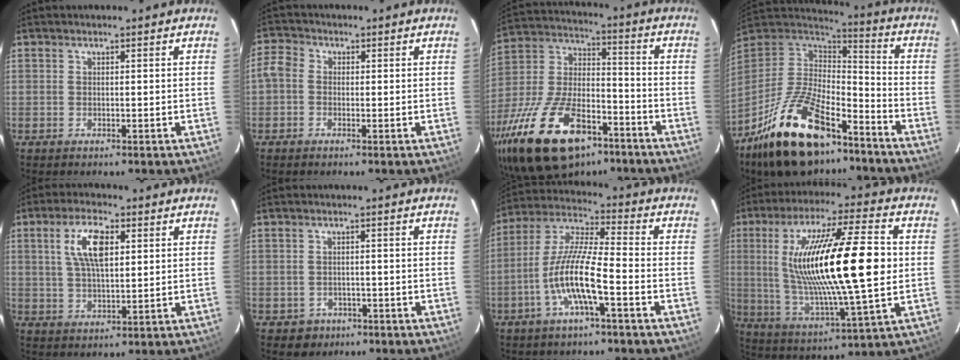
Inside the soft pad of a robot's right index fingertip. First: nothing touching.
{"total": 3.6, "force": [-1.0, 3.1, 1.5], "torque": [-0.032, 0.009, -0.029]}
{"total": 27.0, "force": [-15.6, 13.1, 17.7], "torque": [-0.364, -0.014, -0.259]}
{"total": 24.6, "force": [-16.2, 10.8, 15.1], "torque": [-0.302, -0.015, -0.267]}
{"total": 8.6, "force": [2.8, 3.4, 7.4], "torque": [-0.141, 0.010, 0.055]}
{"total": 3.6, "force": [-1.6, 3.2, 0.3], "torque": [-0.019, 0.007, -0.015]}
{"total": 11.7, "force": [-4.6, 1.6, 10.6], "torque": [-0.218, 0.000, -0.090]}
{"total": 23.8, "force": [2.5, 3.9, 23.3], "torque": [-0.425, -0.001, 0.056]}